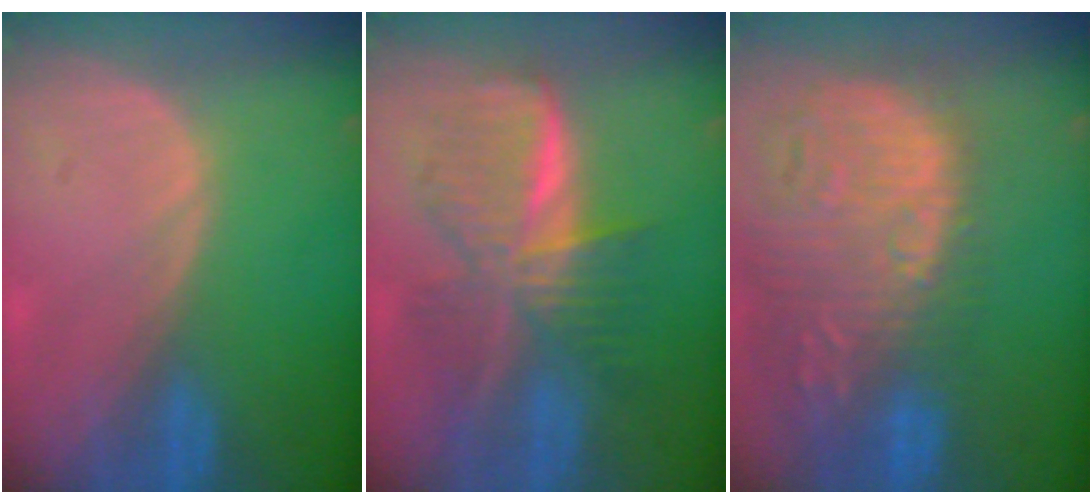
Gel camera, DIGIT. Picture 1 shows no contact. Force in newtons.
{"total": 9.4, "press": 9.4, "slide": 0.5}
{"total": 16.0, "press": 13.2, "slide": 9.0}